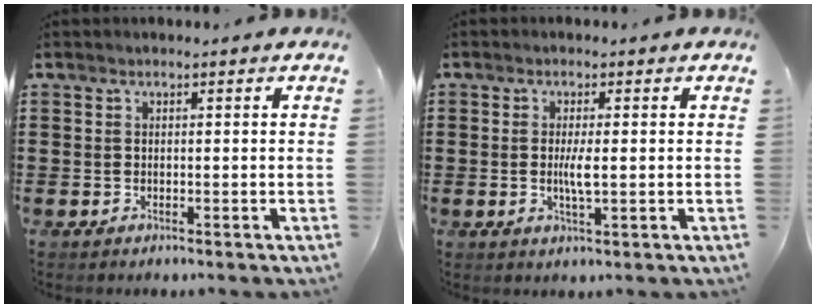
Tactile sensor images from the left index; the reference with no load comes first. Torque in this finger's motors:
{"motor_torque": [0.59, -0.02, 0.11, 0.08]}